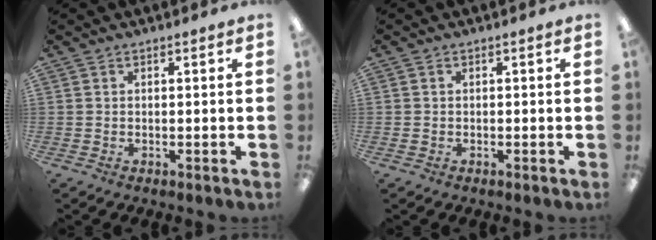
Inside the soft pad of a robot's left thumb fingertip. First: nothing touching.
{"total": 0.5, "force": [-0.2, 0.5, 0.1], "torque": [-0.002, 0.003, -0.005]}